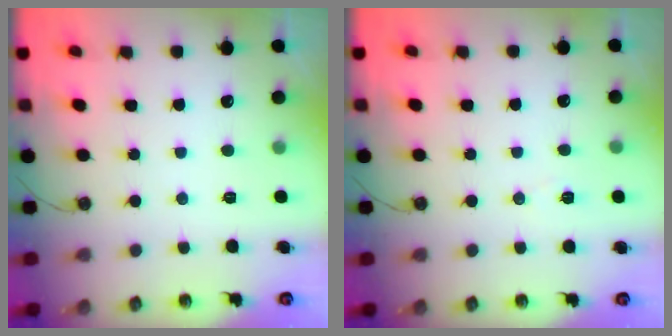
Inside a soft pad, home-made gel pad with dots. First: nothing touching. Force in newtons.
{"total": 5.4, "press": 3.2, "slide": 4.4}